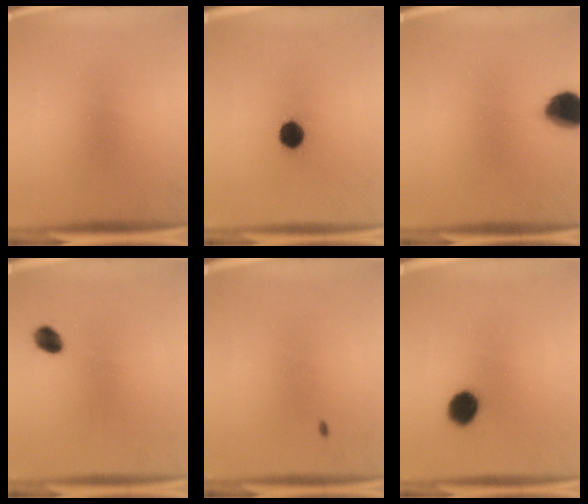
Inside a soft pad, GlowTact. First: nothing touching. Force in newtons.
{"total": 6.7}
{"total": 10.5}
{"total": 3.8}
{"total": 0.7}
{"total": 7.2}